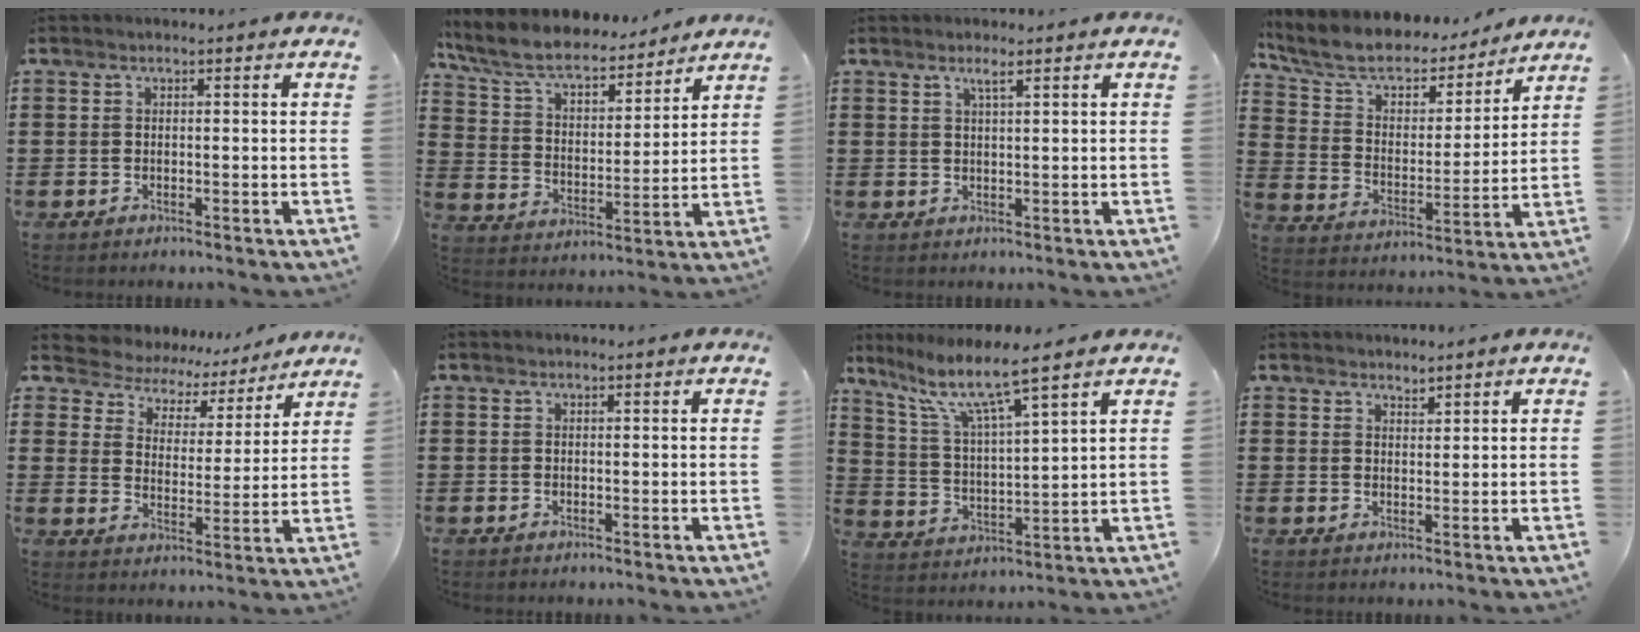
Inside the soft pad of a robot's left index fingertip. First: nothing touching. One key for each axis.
{"total": 8.0, "fx": 7.1, "fy": 1.9, "fz": 3.1, "tx": -0.092, "ty": -0.041, "tz": 0.122}
{"total": 1.7, "fx": 1.1, "fy": 0.0, "fz": 1.3, "tx": -0.027, "ty": 0.001, "tz": 0.018}
{"total": 7.3, "fx": 6.0, "fy": 3.1, "fz": 2.7, "tx": -0.084, "ty": -0.036, "tz": 0.102}
{"total": 5.2, "fx": 5.0, "fy": 1.7, "fz": 0.2, "tx": -0.038, "ty": -0.034, "tz": 0.083}
{"total": 0.0}
{"total": 8.0, "fx": 6.2, "fy": 0.6, "fz": 5.0, "tx": -0.123, "ty": -0.035, "tz": 0.100}
{"total": 1.5, "fx": 1.5, "fy": 0.2, "fz": -0.1, "tx": -0.002, "ty": 0.000, "tz": 0.029}